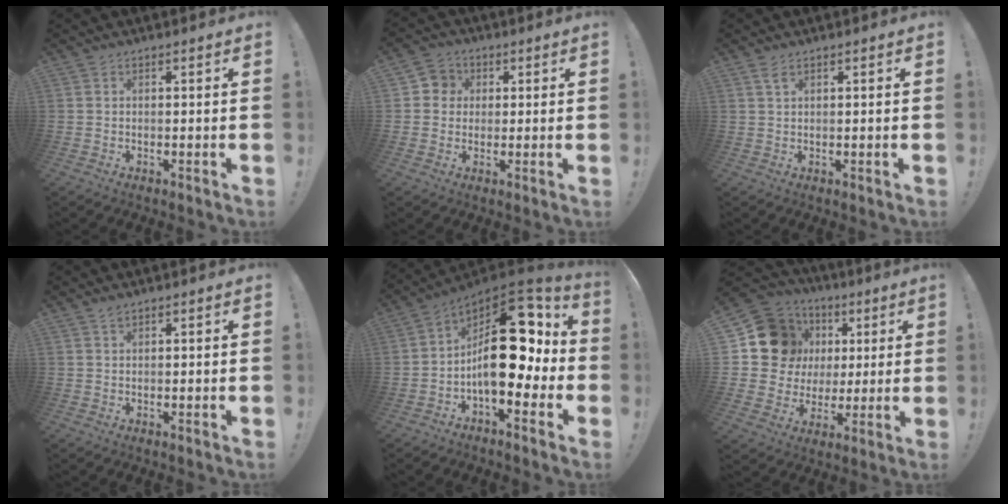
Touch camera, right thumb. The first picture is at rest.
{"total": 5.3, "force": [0.5, 5.1, 1.4], "torque": [-0.024, 0.006, 0.010]}
{"total": 2.2, "force": [1.2, 0.5, 1.8], "torque": [-0.029, -0.001, 0.020]}
{"total": 1.2, "force": [1.0, 0.4, 0.5], "torque": [-0.005, -0.001, 0.017]}
{"total": 21.8, "force": [1.2, 11.6, 18.4], "torque": [-0.281, 0.001, 0.032]}
{"total": 17.2, "force": [4.8, 15.1, 6.8], "torque": [-0.091, -0.012, 0.121]}